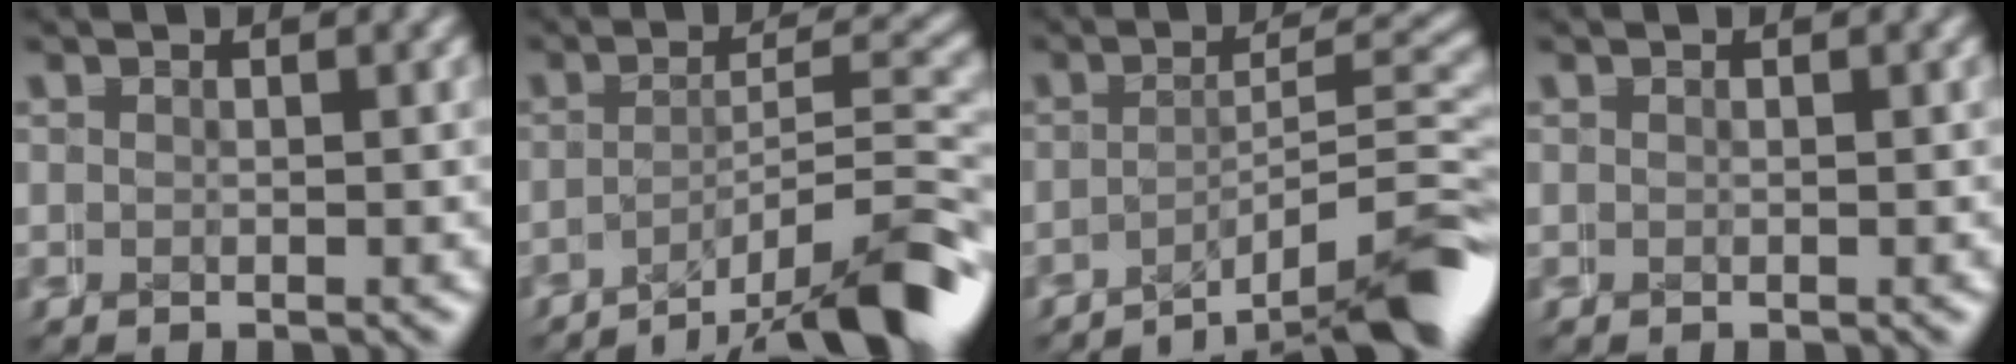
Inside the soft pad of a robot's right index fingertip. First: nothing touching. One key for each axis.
{"total": 7.2, "fx": -5.8, "fy": 1.1, "fz": 4.1, "tx": -0.036, "ty": 0.009, "tz": -0.087}
{"total": 8.0, "fx": -6.3, "fy": 1.4, "fz": 4.7, "tx": -0.040, "ty": 0.003, "tz": -0.089}
{"total": 0.0}